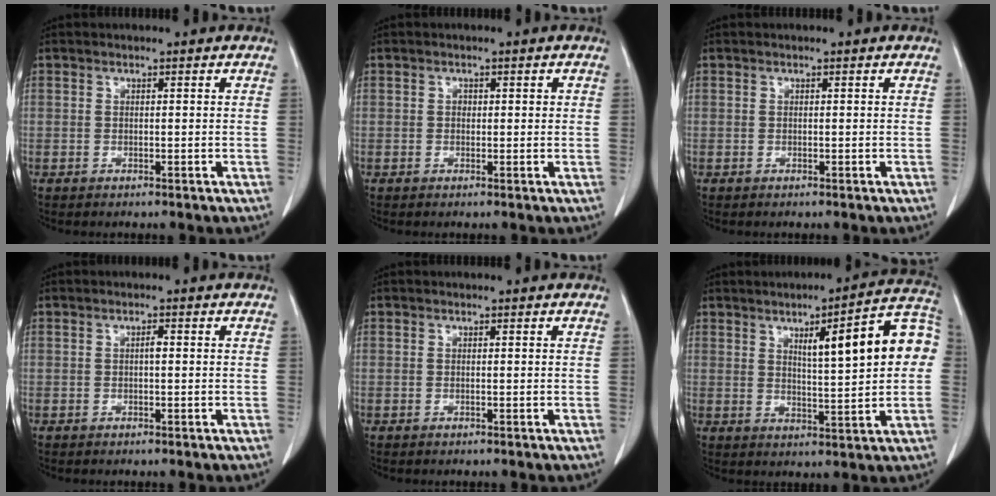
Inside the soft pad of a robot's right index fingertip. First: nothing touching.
{"total": 1.0, "force": [0.2, 0.8, 0.6], "torque": [-0.008, 0.004, 0.001]}
{"total": 0.0}
{"total": 0.9, "force": [0.0, 0.2, 0.8], "torque": [-0.014, 0.002, 0.000]}
{"total": 0.0}
{"total": 13.4, "force": [2.8, 1.8, 13.0], "torque": [-0.174, 0.030, 0.037]}